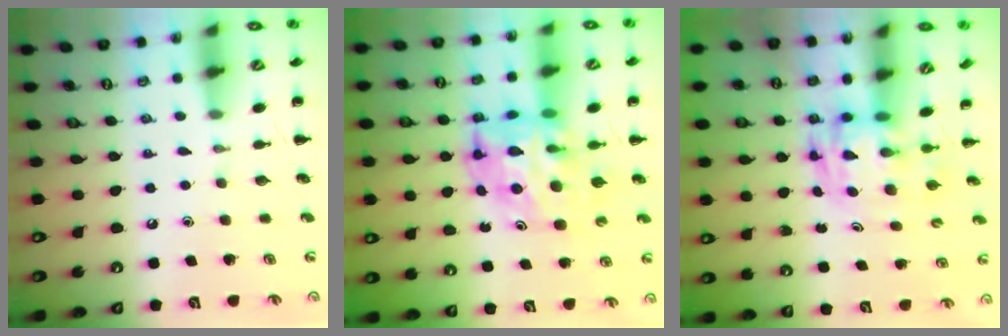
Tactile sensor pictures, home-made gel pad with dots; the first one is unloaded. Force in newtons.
{"total": 11.2, "press": 10.8, "slide": 3.2}
{"total": 3.3, "press": 3.2, "slide": 0.6}